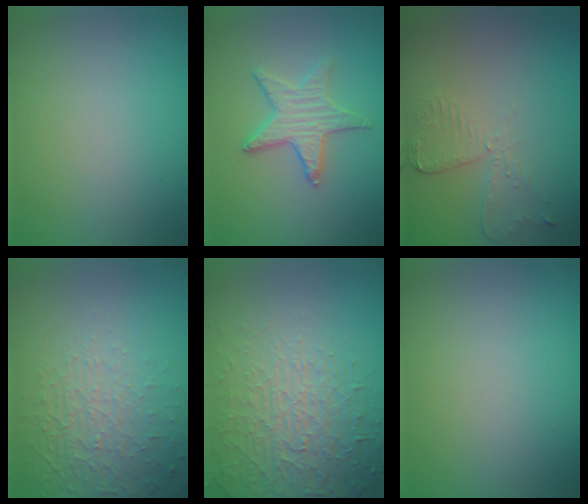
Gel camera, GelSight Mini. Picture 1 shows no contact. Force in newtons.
{"total": 3.1, "press": 3.1, "slide": 0.4}
{"total": 2.7, "press": 2.4, "slide": 1.2}
{"total": 5.5, "press": 3.2, "slide": 4.5}
{"total": 7.6, "press": 5.5, "slide": 5.2}
{"total": 0.0}